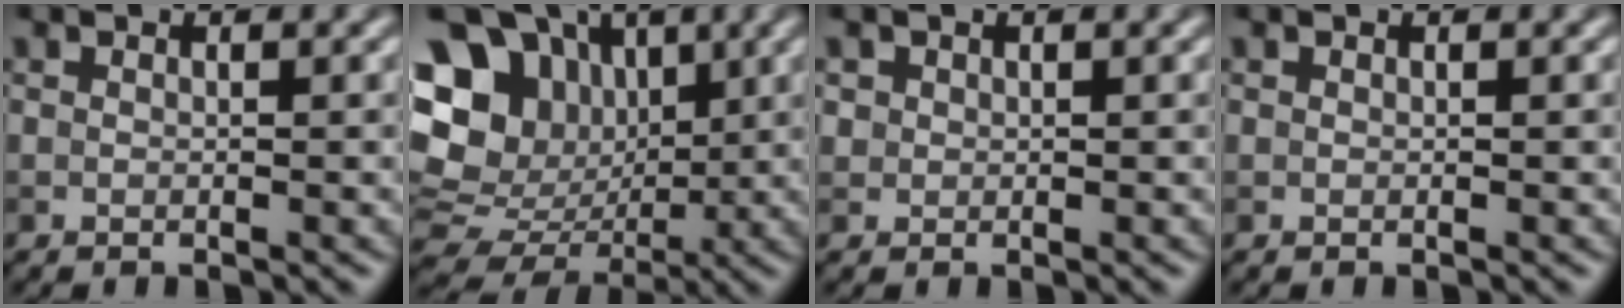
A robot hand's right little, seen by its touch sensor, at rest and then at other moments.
{"total": 18.7, "force": [4.5, 16.0, 8.5], "torque": [-0.202, 0.033, 0.063]}
{"total": 0.8, "force": [0.2, 0.7, 0.0], "torque": [0.008, -0.004, 0.006]}
{"total": 0.0}